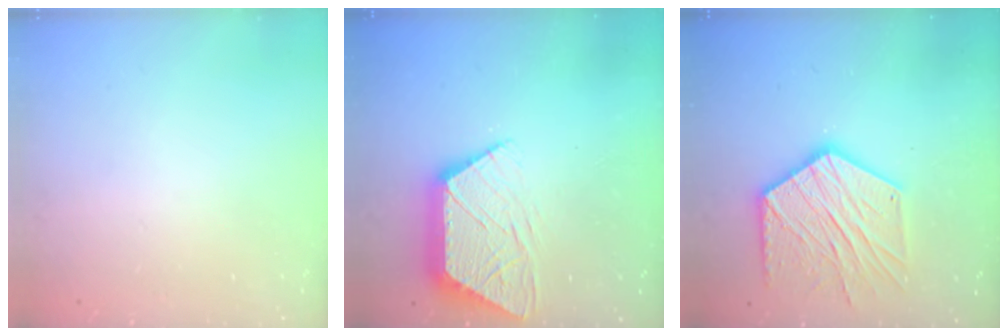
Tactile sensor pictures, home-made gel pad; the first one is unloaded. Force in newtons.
{"total": 13.3, "press": 13.2, "slide": 0.8}
{"total": 18.3, "press": 18.2, "slide": 1.6}